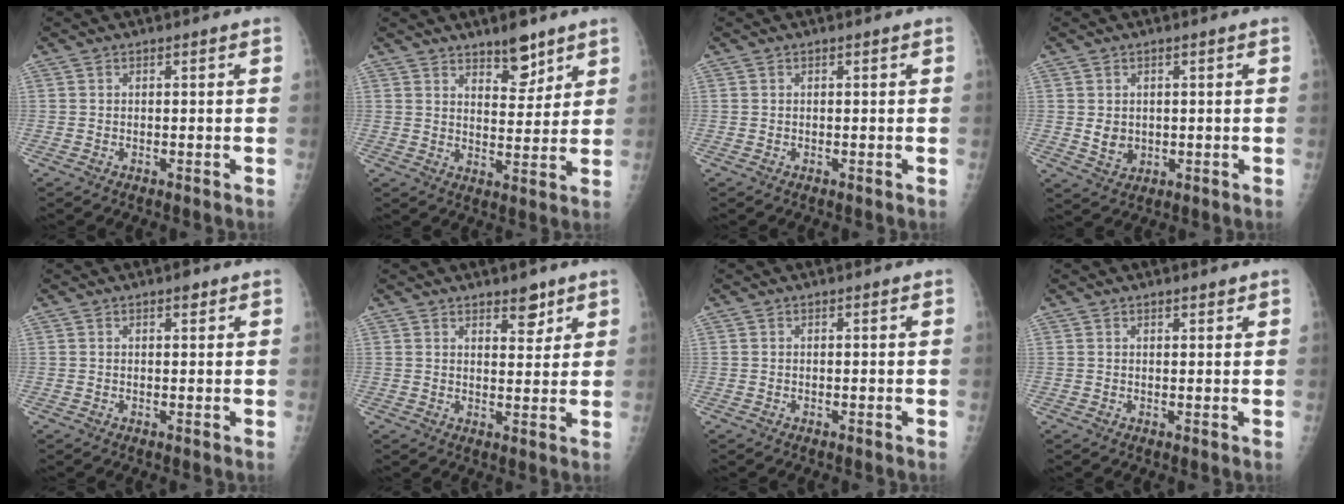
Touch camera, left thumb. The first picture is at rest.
{"total": 7.1, "force": [5.2, 3.0, 3.9], "torque": [-0.032, -0.037, 0.080]}
{"total": 0.0}
{"total": 3.7, "force": [0.2, 3.1, 2.1], "torque": [-0.022, -0.006, 0.015]}
{"total": 1.3, "force": [0.8, 0.6, 0.8], "torque": [-0.006, -0.002, 0.010]}
{"total": 4.4, "force": [3.0, 2.0, 2.4], "torque": [-0.013, -0.020, 0.044]}
{"total": 0.0}
{"total": 1.2, "force": [1.0, 0.5, 0.6], "torque": [-0.005, -0.005, 0.014]}